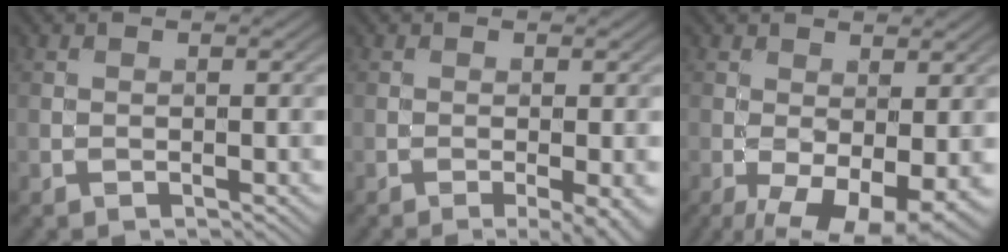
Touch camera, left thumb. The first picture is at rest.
{"total": 4.5, "force": [-2.1, 1.2, 3.8], "torque": [-0.055, -0.004, -0.020]}
{"total": 9.5, "force": [-3.6, 4.3, 7.8], "torque": [-0.133, -0.025, -0.046]}